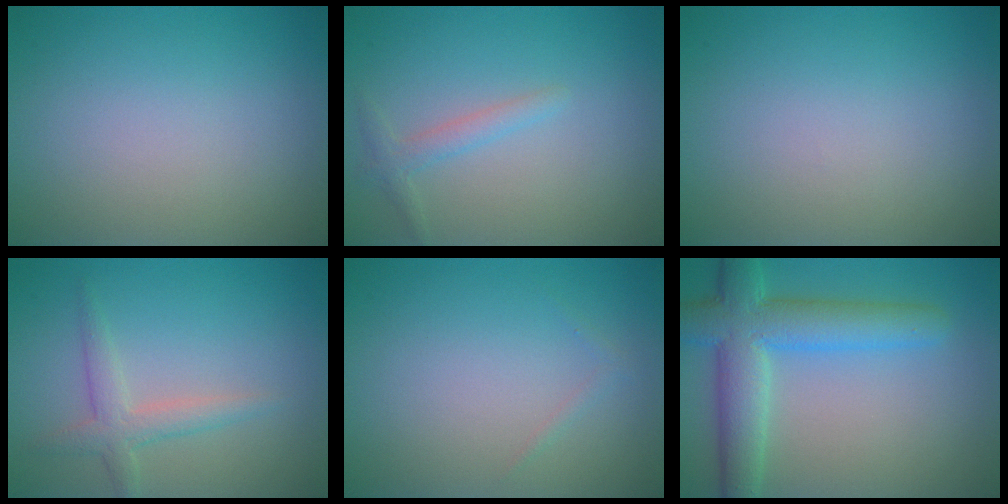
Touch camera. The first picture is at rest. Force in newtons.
{"total": 1.5, "press": 1.5, "slide": 0.1}
{"total": 0.0}
{"total": 2.5, "press": 2.5, "slide": 0.1}
{"total": 0.5, "press": 0.5, "slide": 0.0}
{"total": 7.1, "press": 7.1, "slide": 0.3}